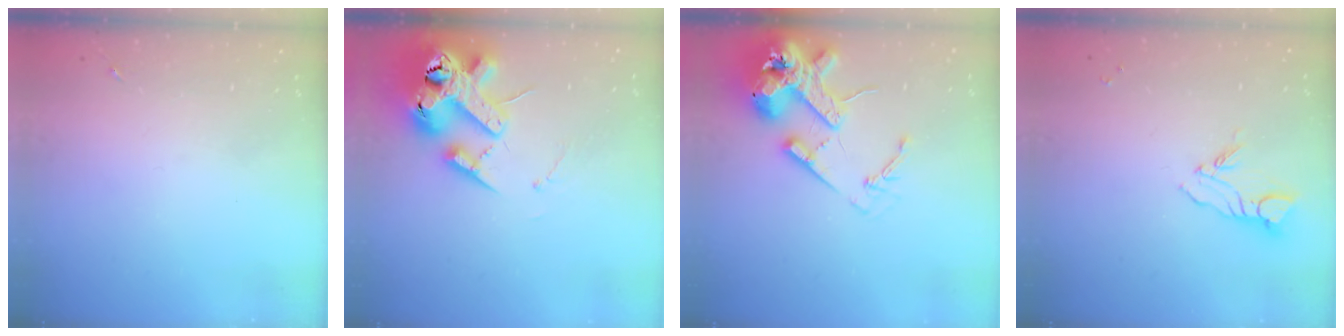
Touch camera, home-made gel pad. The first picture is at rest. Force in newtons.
{"total": 18.8, "press": 18.6, "slide": 2.9}
{"total": 17.7, "press": 17.5, "slide": 2.4}
{"total": 6.9, "press": 6.9, "slide": 0.7}